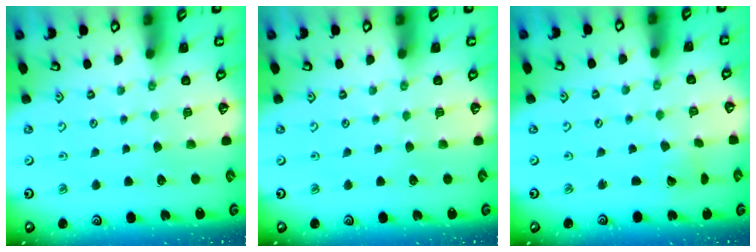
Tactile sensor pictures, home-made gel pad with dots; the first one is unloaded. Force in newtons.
{"total": 0.0}
{"total": 2.1, "press": 2.1, "slide": 0.2}